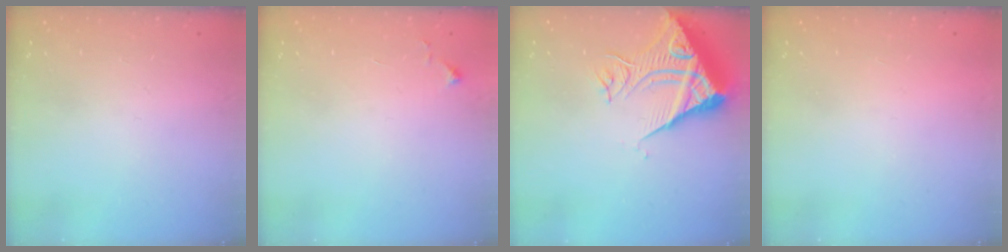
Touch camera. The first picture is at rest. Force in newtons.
{"total": 3.2, "press": 3.2, "slide": 0.6}
{"total": 11.1, "press": 11.0, "slide": 1.3}
{"total": 1.5, "press": 1.5, "slide": 0.1}